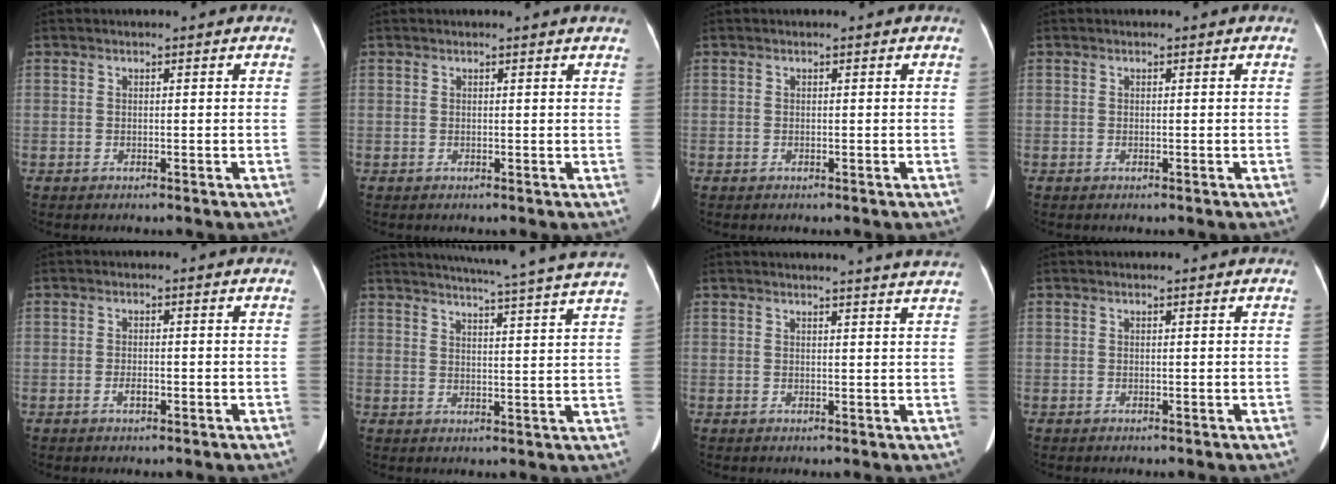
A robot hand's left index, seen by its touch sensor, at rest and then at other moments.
{"total": 2.4, "force": [2.3, 0.1, 0.7], "torque": [-0.014, 0.004, 0.012]}
{"total": 0.0}
{"total": 0.0}
{"total": 1.4, "force": [-0.7, 0.6, 1.1], "torque": [-0.022, 0.001, -0.009]}
{"total": 20.3, "force": [18.7, -1.5, 7.8], "torque": [-0.127, -0.039, 0.227]}
{"total": 9.3, "force": [8.9, -0.7, 2.6], "torque": [-0.028, -0.015, 0.083]}
{"total": 0.6, "force": [0.6, 0.0, 0.1], "torque": [-0.005, 0.007, 0.010]}